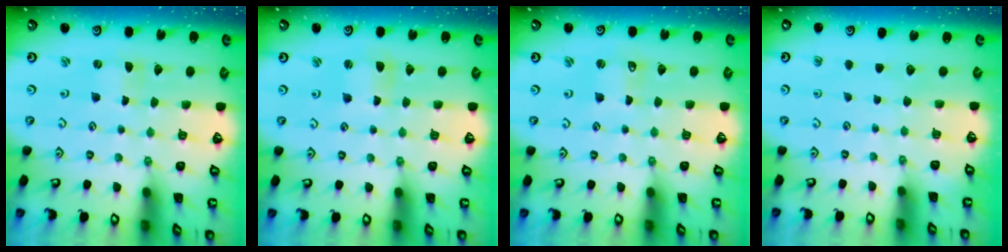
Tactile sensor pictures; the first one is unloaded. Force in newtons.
{"total": 2.7, "press": 2.7, "slide": 0.4}
{"total": 1.0, "press": 1.0, "slide": 0.2}
{"total": 0.0}